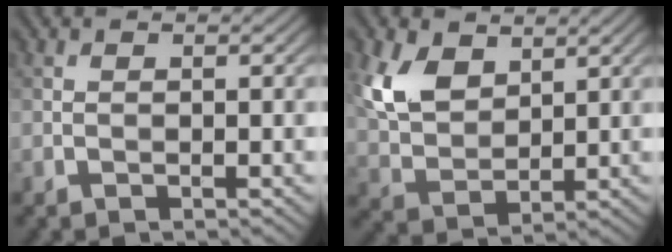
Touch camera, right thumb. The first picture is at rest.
{"total": 7.5, "force": [3.8, 4.5, 4.6], "torque": [-0.119, -0.002, 0.081]}